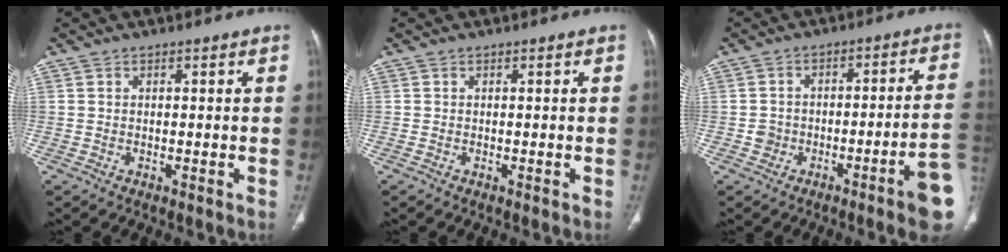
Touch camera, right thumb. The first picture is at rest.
{"total": 0.0}
{"total": 10.3, "force": [-4.6, 2.4, 8.9], "torque": [-0.111, 0.044, -0.062]}